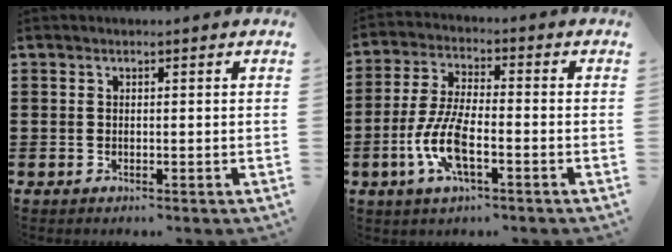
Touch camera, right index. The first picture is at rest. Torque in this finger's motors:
{"motor_torque": [1.43, 0.71, 0.48, 0.21]}